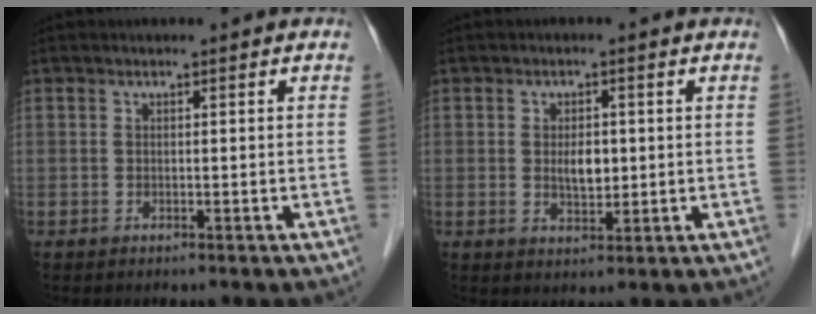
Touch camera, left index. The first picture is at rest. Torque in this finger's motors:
{"motor_torque": [0.48, 0.27, 0.08, 0.06]}